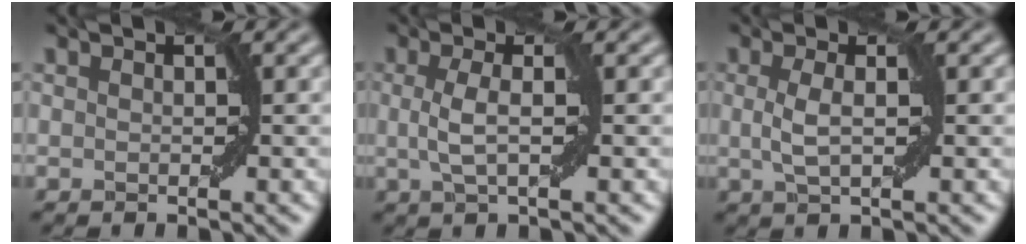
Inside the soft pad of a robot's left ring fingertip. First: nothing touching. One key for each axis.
{"total": 2.5, "fx": 0.1, "fy": 0.5, "fz": 2.5, "tx": -0.055, "ty": 0.001, "tz": 0.003}
{"total": 2.2, "fx": 0.2, "fy": 0.5, "fz": 2.2, "tx": -0.048, "ty": 0.002, "tz": 0.005}